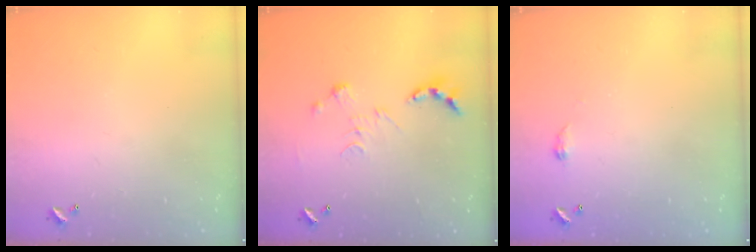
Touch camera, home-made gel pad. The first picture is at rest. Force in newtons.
{"total": 0.0}
{"total": 2.8, "press": 2.7, "slide": 0.5}